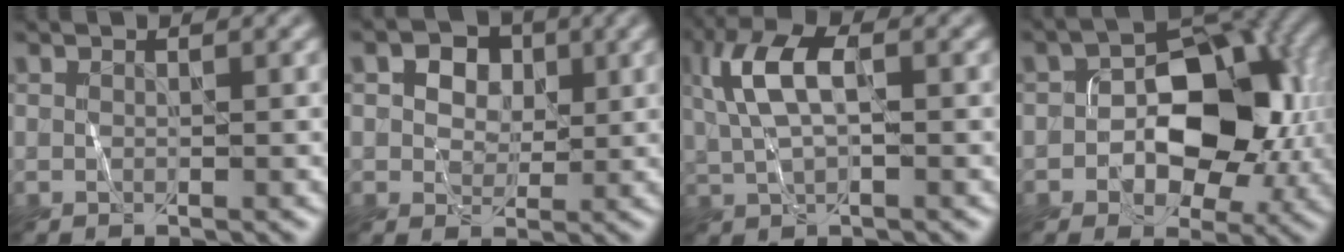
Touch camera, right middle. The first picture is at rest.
{"total": 4.3, "force": [1.9, 3.2, 2.2], "torque": [-0.031, 0.018, 0.009]}
{"total": 5.1, "force": [1.3, 2.4, 4.4], "torque": [-0.100, 0.018, 0.021]}
{"total": 9.1, "force": [-0.9, 5.6, 7.1], "torque": [-0.089, 0.023, -0.018]}